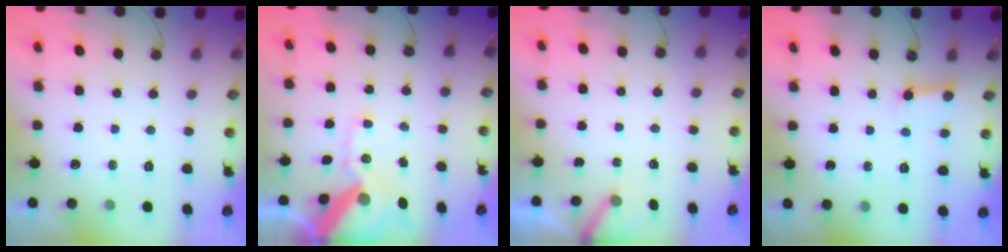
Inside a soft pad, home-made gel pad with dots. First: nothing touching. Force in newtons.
{"total": 15.2, "press": 15.1, "slide": 2.1}
{"total": 3.7, "press": 3.7, "slide": 0.3}
{"total": 4.1, "press": 4.1, "slide": 0.4}